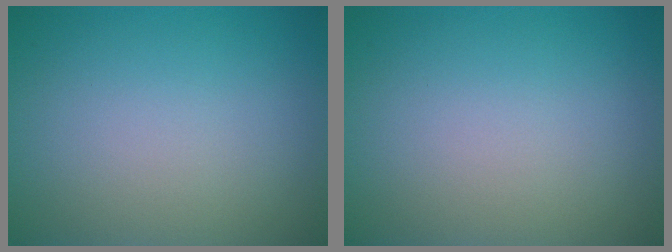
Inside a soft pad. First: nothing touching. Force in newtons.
{"total": 0.0}